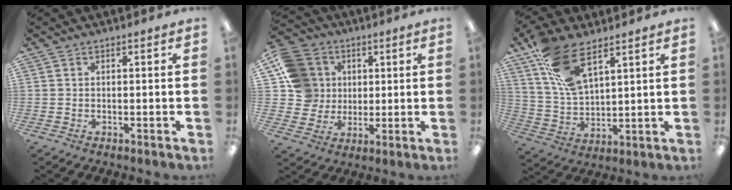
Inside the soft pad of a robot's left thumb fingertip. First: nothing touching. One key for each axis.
{"total": 13.1, "fx": 3.6, "fy": 11.8, "fz": 4.2, "tx": -0.096, "ty": -0.002, "tz": 0.079}
{"total": 13.3, "fx": 8.5, "fy": 5.7, "fz": 8.5, "tx": -0.172, "ty": -0.026, "tz": 0.161}